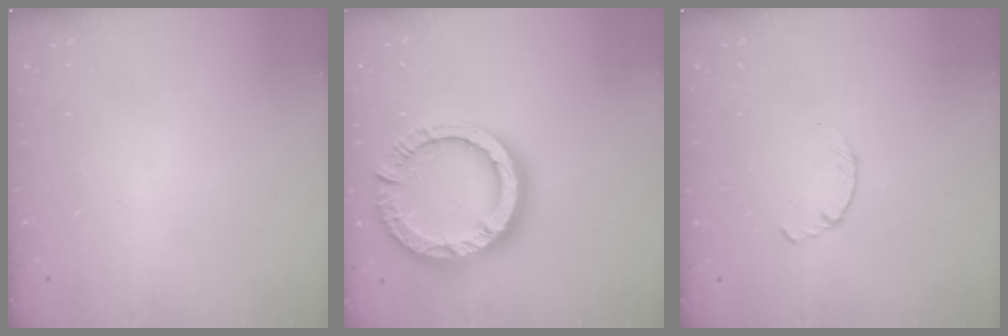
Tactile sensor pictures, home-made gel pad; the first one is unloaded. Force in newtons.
{"total": 15.9, "press": 15.8, "slide": 1.6}
{"total": 2.4, "press": 2.3, "slide": 0.4}